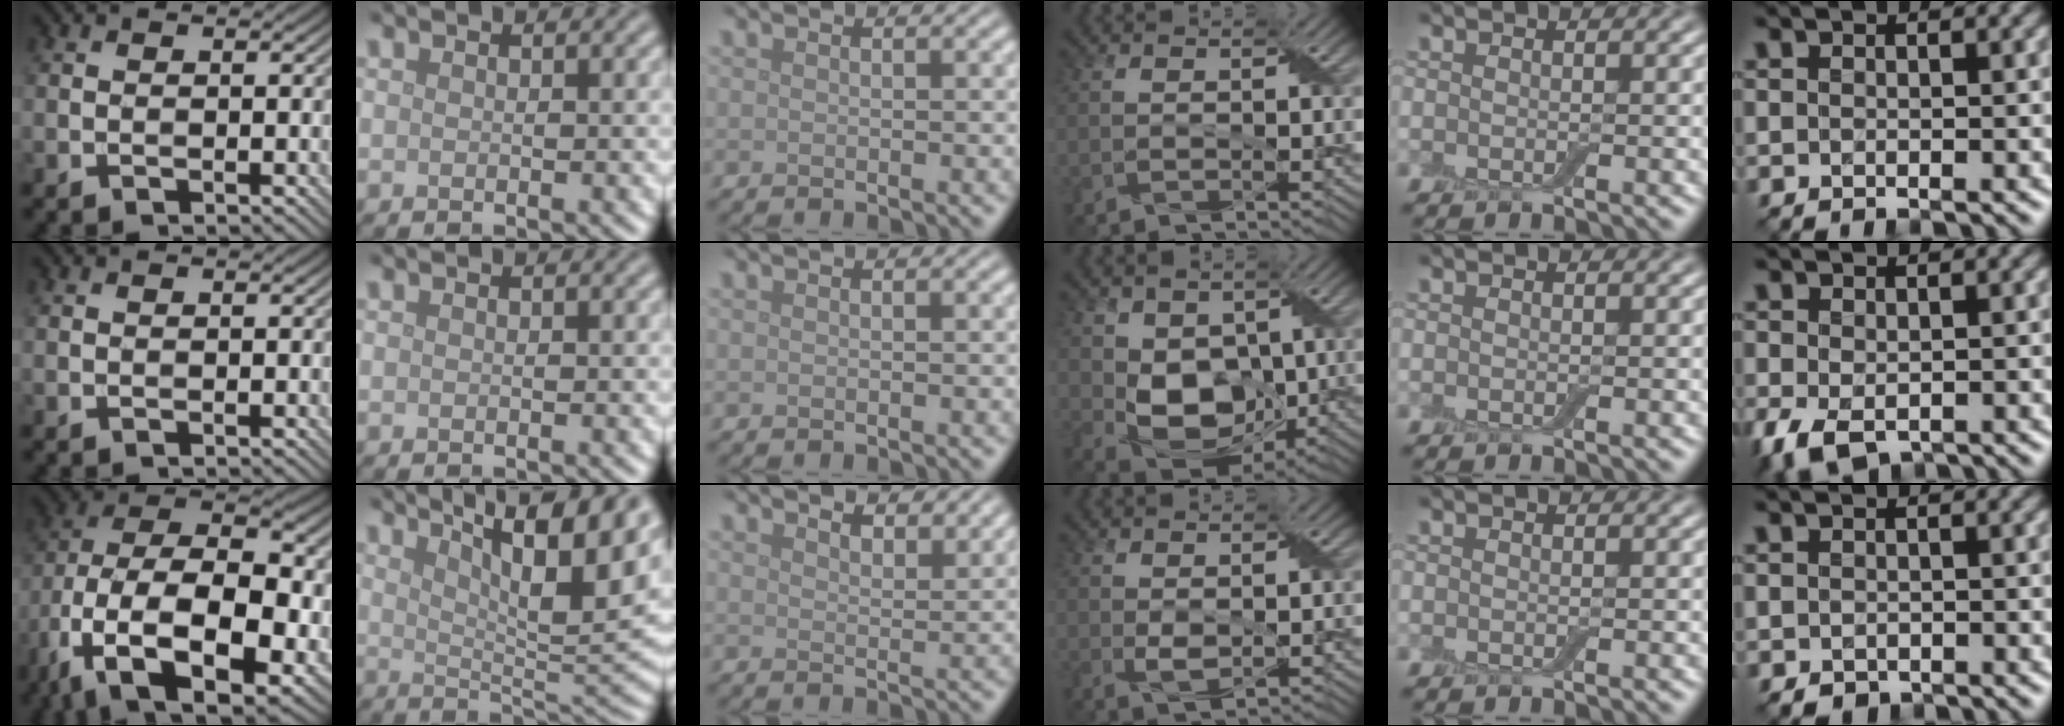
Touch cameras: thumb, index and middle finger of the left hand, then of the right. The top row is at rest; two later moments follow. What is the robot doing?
{"motion": "wrap", "object": "adhesive wrap"}